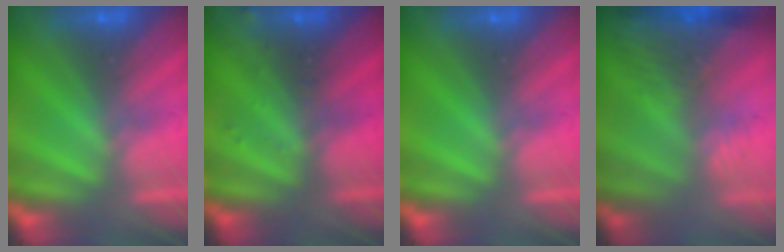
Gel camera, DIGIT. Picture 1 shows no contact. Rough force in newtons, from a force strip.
{"total": 2.9}
{"total": 0.0}
{"total": 8.8}